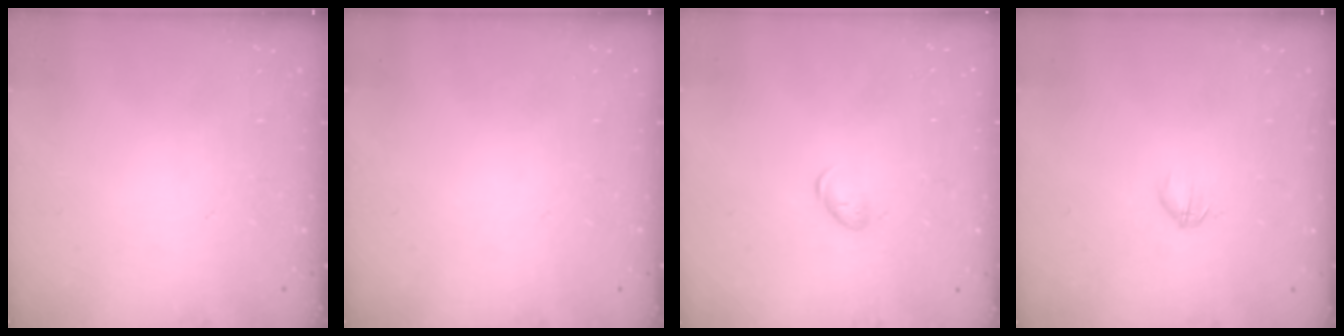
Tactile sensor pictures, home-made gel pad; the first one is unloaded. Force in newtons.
{"total": 0.0}
{"total": 4.1, "press": 4.0, "slide": 0.8}
{"total": 2.7, "press": 2.6, "slide": 0.8}